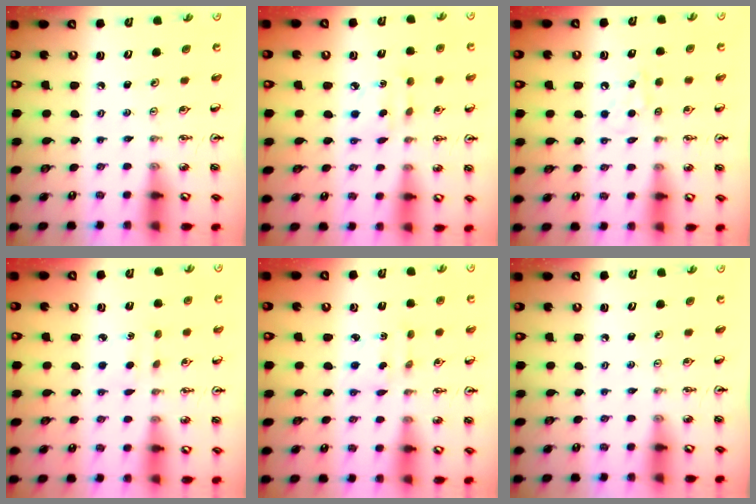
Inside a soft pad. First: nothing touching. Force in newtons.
{"total": 2.9, "press": 2.8, "slide": 0.5}
{"total": 5.5, "press": 5.4, "slide": 1.2}
{"total": 2.9, "press": 2.9, "slide": 0.5}
{"total": 2.2, "press": 2.2, "slide": 0.4}
{"total": 0.0}